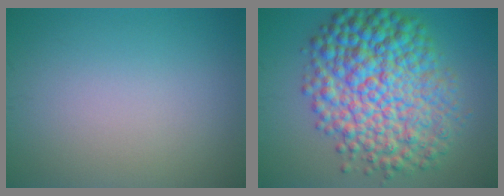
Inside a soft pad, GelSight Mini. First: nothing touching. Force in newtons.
{"total": 11.5, "press": 11.5, "slide": 0.0}